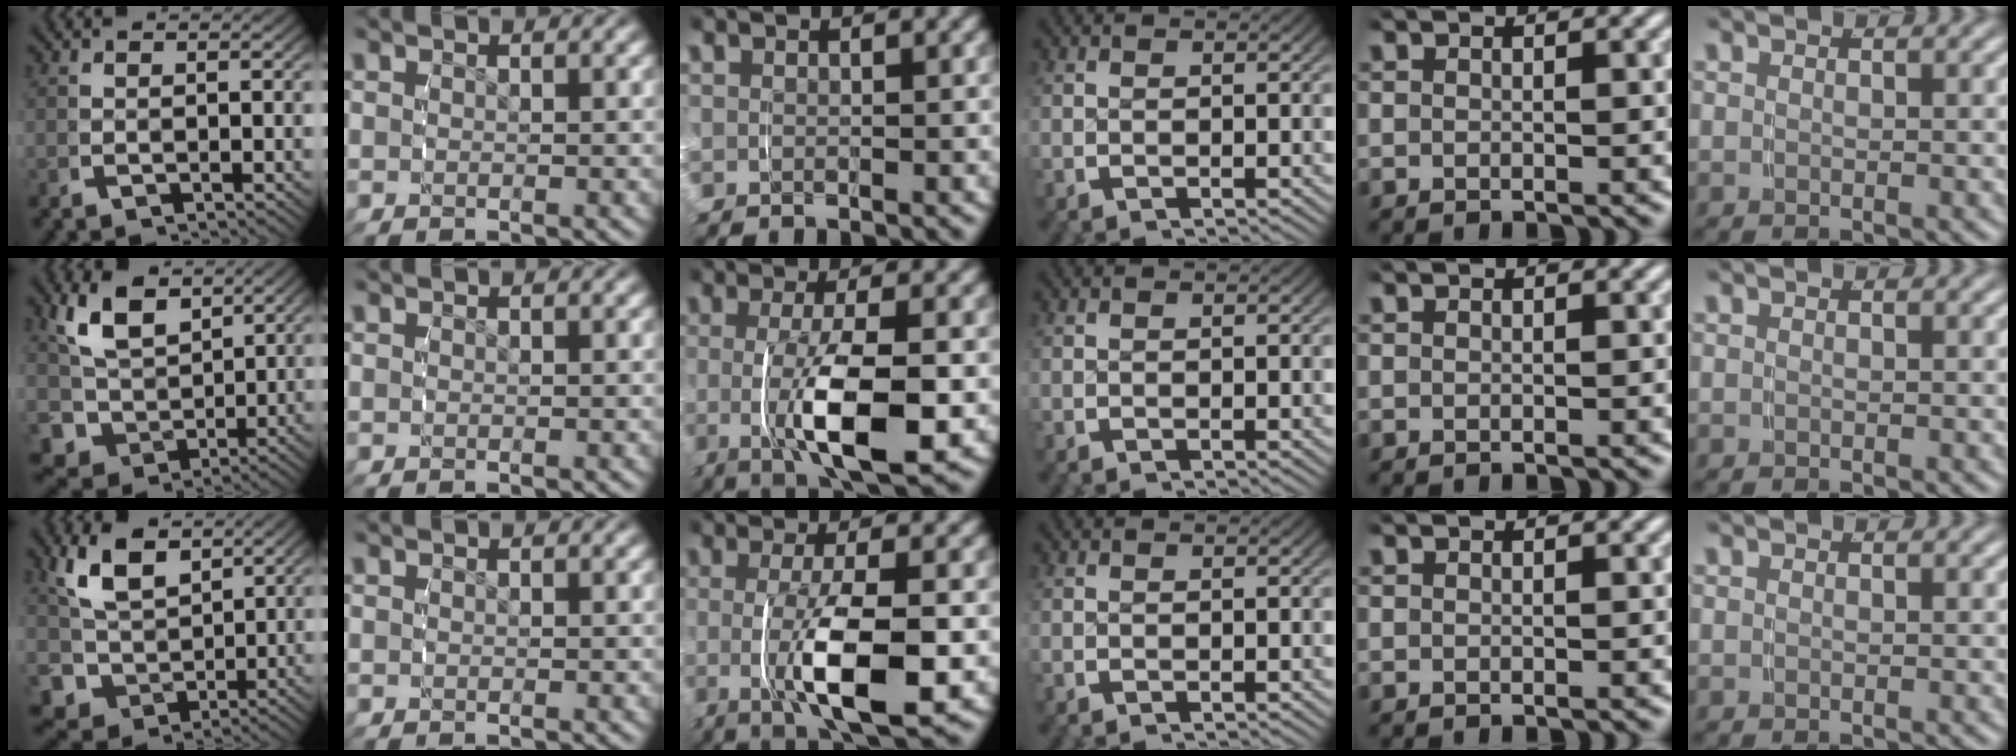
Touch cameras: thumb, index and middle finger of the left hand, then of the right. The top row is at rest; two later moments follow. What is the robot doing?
{"motion": "grasp_and_lifting", "object": "ribbon"}